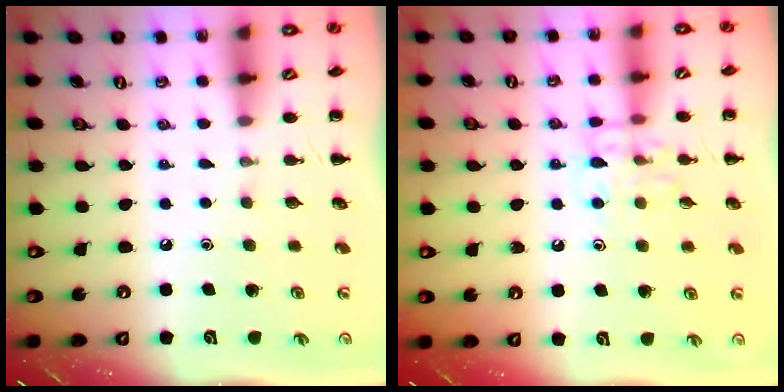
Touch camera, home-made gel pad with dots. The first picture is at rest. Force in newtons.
{"total": 9.4, "press": 9.4, "slide": 0.8}